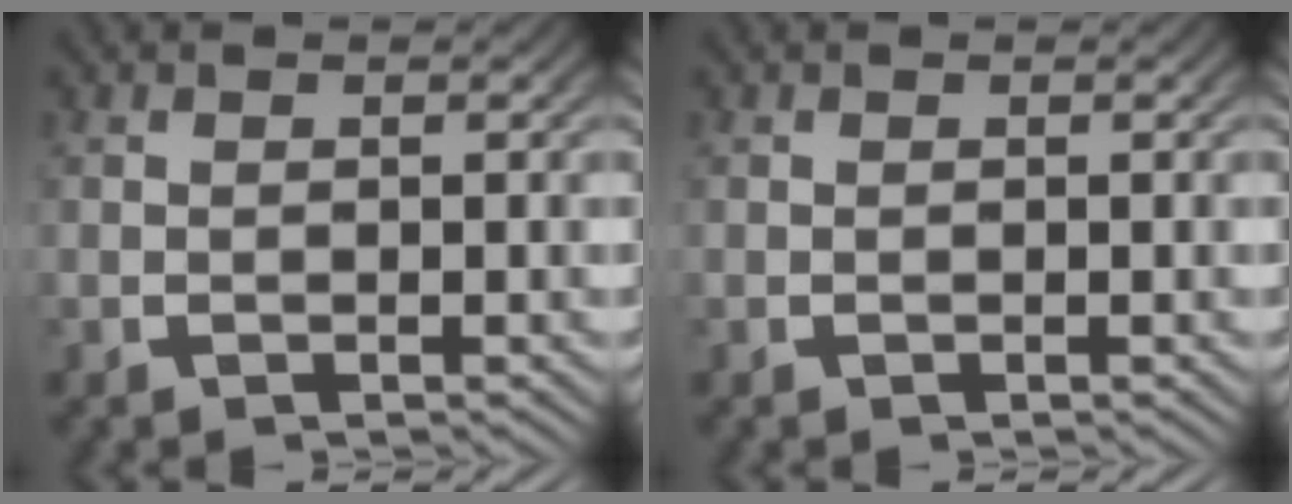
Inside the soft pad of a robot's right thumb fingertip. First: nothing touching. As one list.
[{"total": 0.0}]